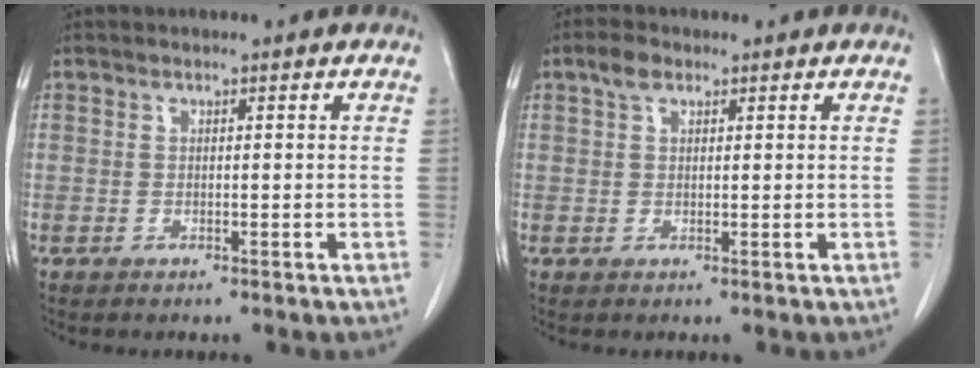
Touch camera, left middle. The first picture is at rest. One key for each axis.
{"total": 2.2, "fx": 1.3, "fy": 1.2, "fz": 1.3, "tx": -0.028, "ty": 0.010, "tz": 0.025}